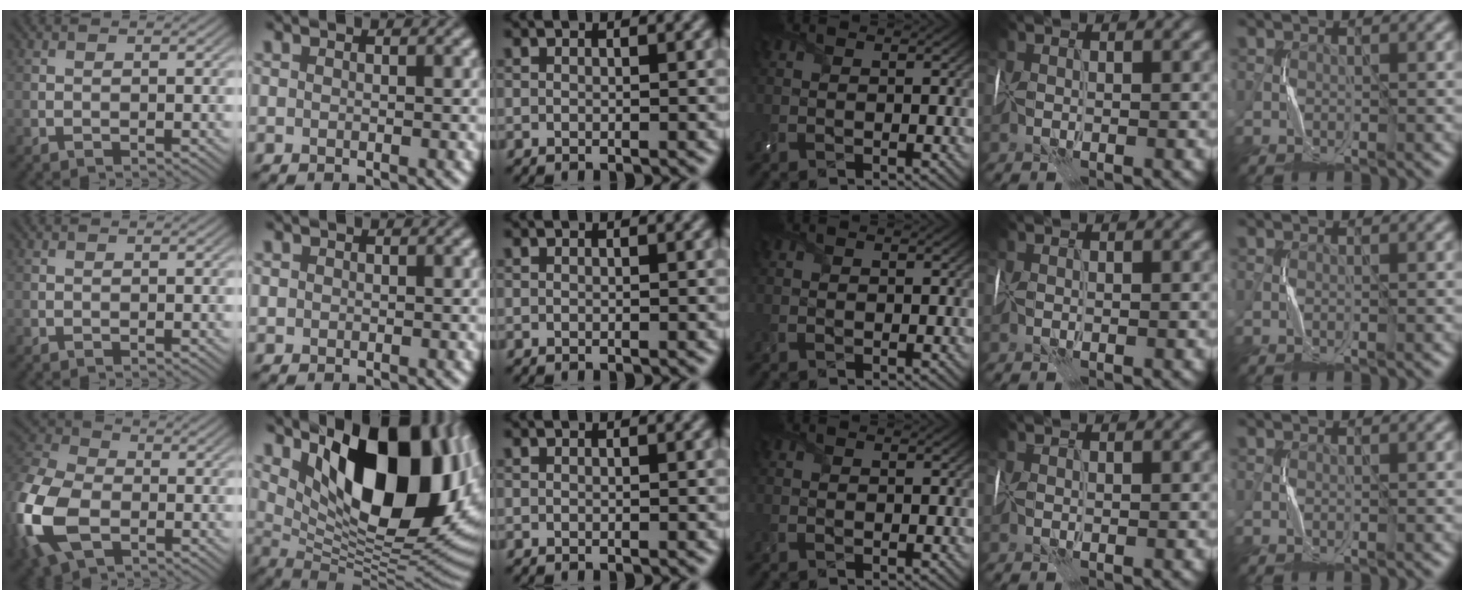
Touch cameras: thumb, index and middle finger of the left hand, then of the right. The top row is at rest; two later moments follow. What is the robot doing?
{"motion": "wrap", "object": "felt sheet"}